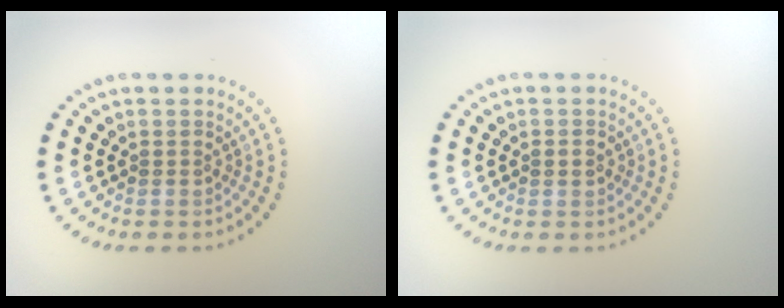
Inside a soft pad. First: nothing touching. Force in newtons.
{"total": 1.2, "press": 1.2, "slide": 0.1}